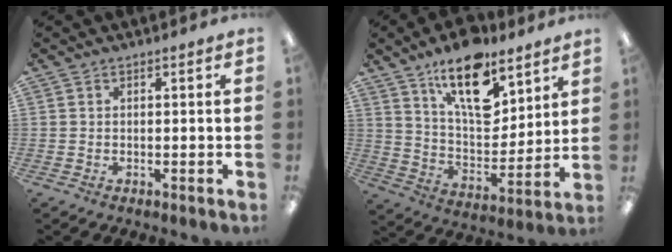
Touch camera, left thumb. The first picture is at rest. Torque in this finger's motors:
{"motor_torque": [0.78, 0.45, 1.50, -1.27, 0.17]}